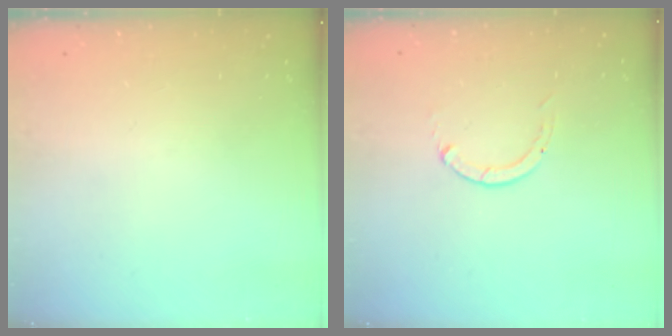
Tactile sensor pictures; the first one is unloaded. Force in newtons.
{"total": 0.0}